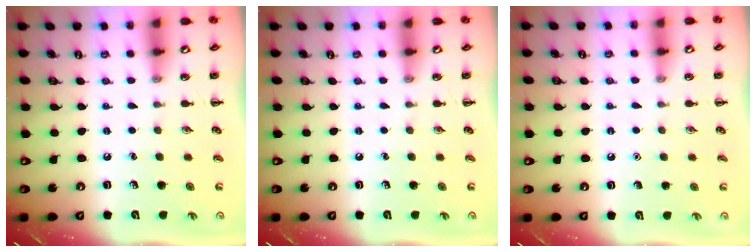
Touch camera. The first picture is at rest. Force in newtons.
{"total": 0.0}
{"total": 1.6, "press": 1.5, "slide": 0.1}